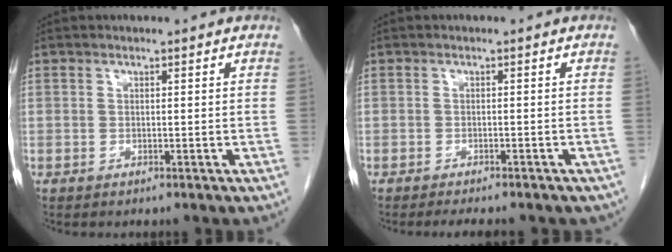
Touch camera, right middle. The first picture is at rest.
{"total": 8.3, "force": [-7.1, 2.3, 3.6], "torque": [-0.045, -0.005, -0.076]}